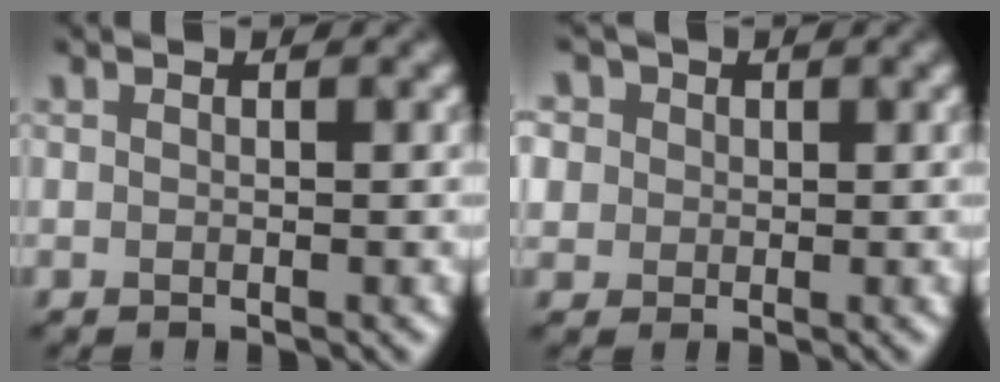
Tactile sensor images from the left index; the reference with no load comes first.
{"total": 6.7, "force": [3.1, 5.2, 2.8], "torque": [-0.062, 0.024, 0.030]}